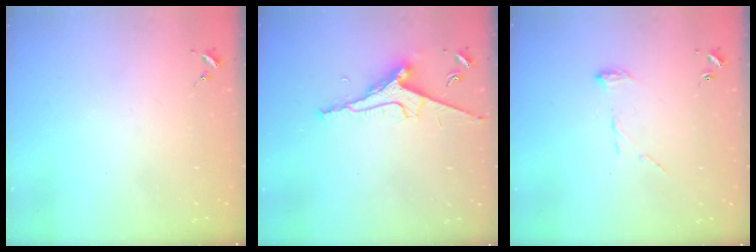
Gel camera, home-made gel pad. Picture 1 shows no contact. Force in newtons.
{"total": 9.3, "press": 9.2, "slide": 1.2}
{"total": 8.3, "press": 8.3, "slide": 0.6}